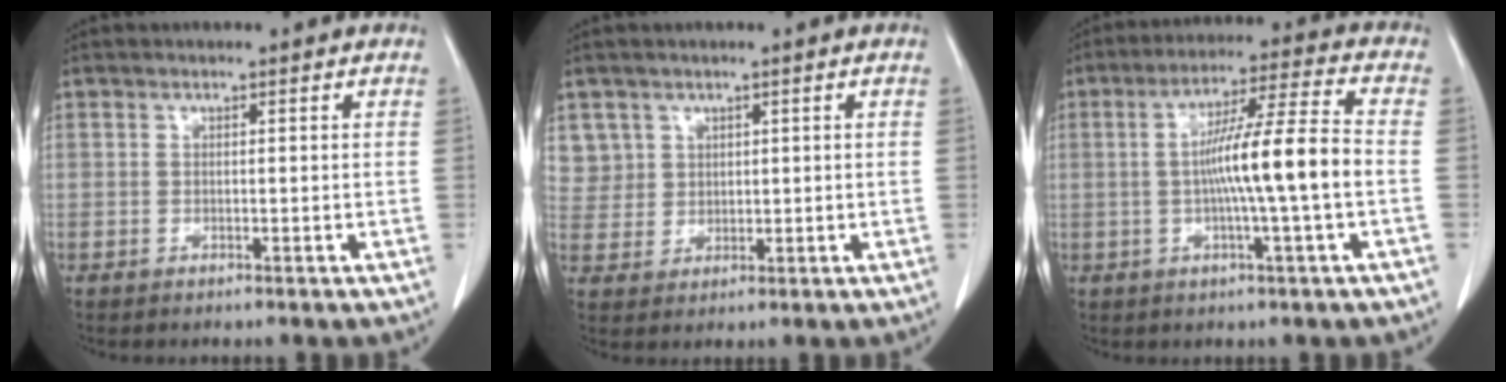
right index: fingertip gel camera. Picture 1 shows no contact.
{"total": 5.0, "force": [2.7, 4.2, -0.3], "torque": [0.021, 0.006, 0.057]}
{"total": 11.6, "force": [-1.2, -0.7, 11.6], "torque": [-0.199, 0.010, -0.026]}